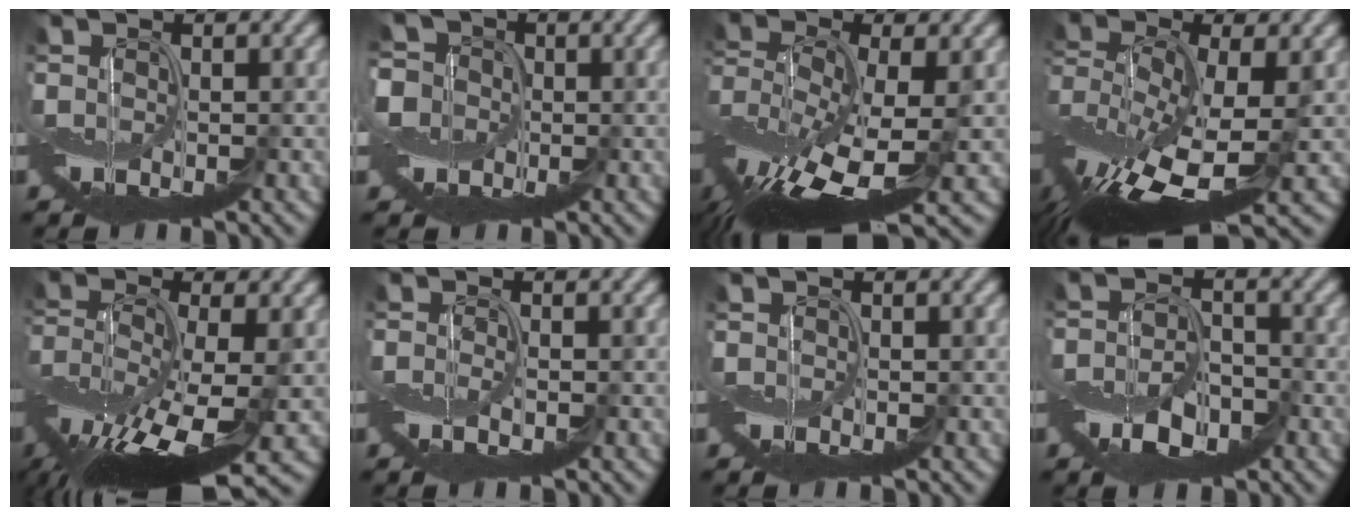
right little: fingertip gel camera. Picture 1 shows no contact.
{"total": 8.6, "force": [-0.4, 7.7, 3.9], "torque": [-0.087, 0.029, -0.067]}
{"total": 11.9, "force": [-4.2, 4.1, 10.3], "torque": [-0.229, -0.003, -0.073]}
{"total": 11.9, "force": [-3.9, 4.7, 10.3], "torque": [-0.221, -0.008, -0.069]}
{"total": 11.4, "force": [-4.9, 3.4, 9.7], "torque": [-0.200, -0.010, -0.084]}
{"total": 1.1, "force": [-0.6, 0.0, 0.9], "torque": [-0.022, -0.001, -0.016]}
{"total": 0.0}
{"total": 4.3, "force": [-2.3, 2.2, 2.8], "torque": [-0.054, -0.001, -0.045]}